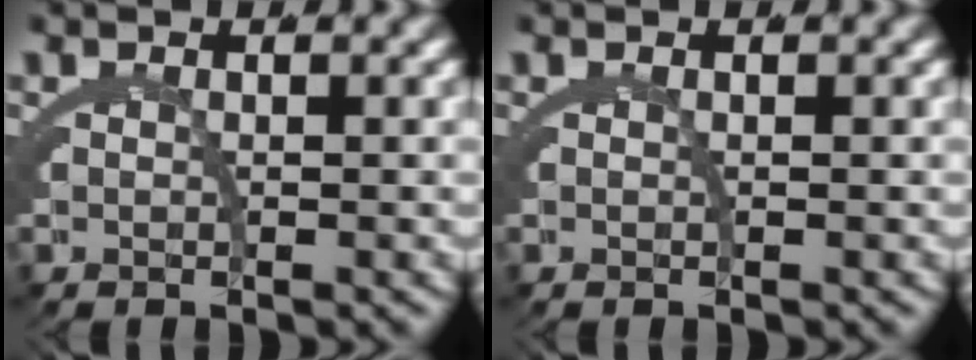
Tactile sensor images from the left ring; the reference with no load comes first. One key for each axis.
{"total": 0.0}